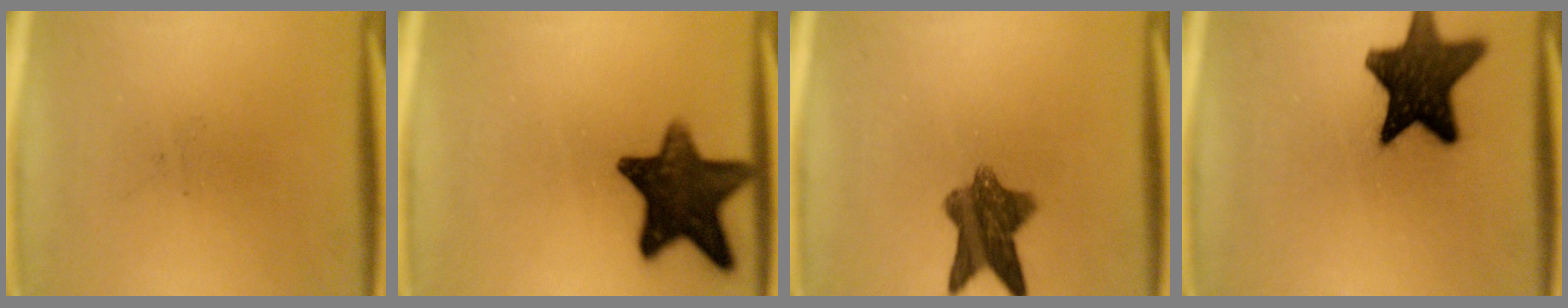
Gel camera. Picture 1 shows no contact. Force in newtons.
{"total": 13.6}
{"total": 8.6}
{"total": 15.4}